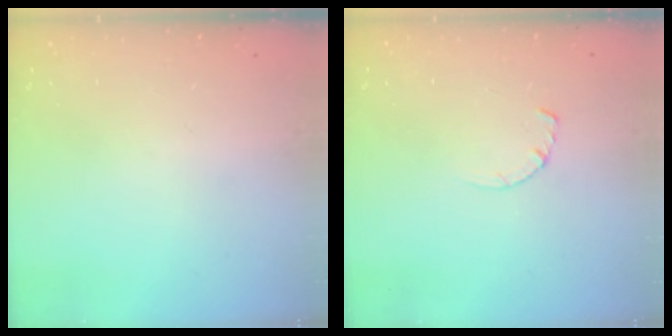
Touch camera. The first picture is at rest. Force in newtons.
{"total": 2.8, "press": 2.8, "slide": 0.4}